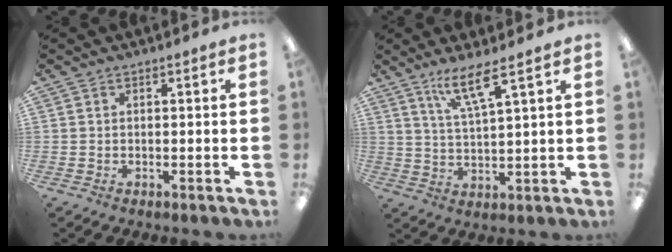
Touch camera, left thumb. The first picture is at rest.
{"total": 8.0, "force": [5.7, 1.0, 5.6], "torque": [-0.107, -0.021, 0.096]}